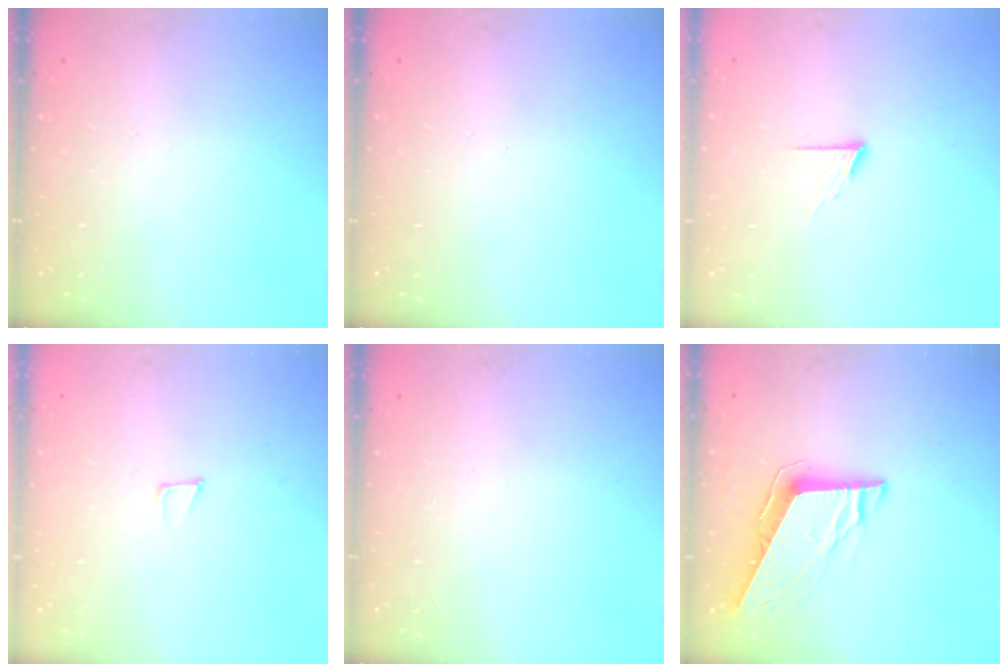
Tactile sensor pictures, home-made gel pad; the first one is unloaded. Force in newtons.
{"total": 0.0}
{"total": 5.7, "press": 5.7, "slide": 0.6}
{"total": 4.9, "press": 4.7, "slide": 1.0}
{"total": 0.0}
{"total": 9.0, "press": 8.9, "slide": 1.5}